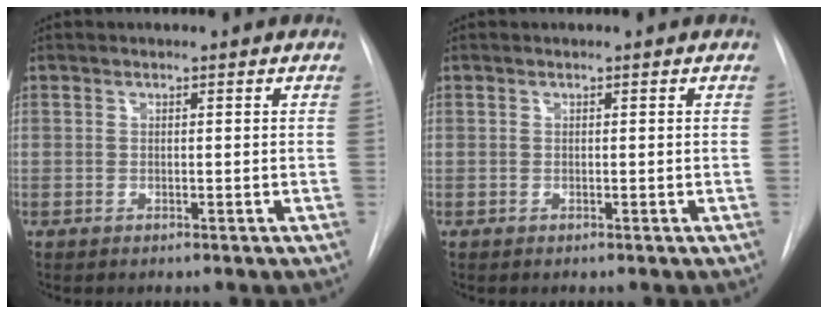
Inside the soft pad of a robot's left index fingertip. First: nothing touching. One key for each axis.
{"total": 0.0}